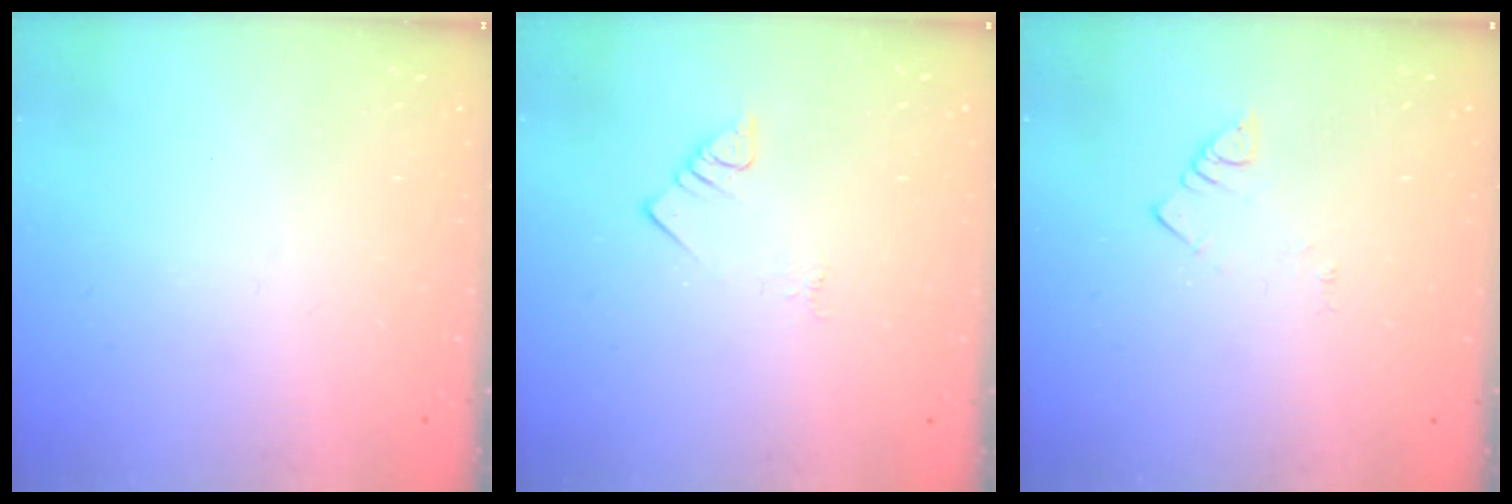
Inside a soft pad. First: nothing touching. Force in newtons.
{"total": 2.7, "press": 2.7, "slide": 0.3}
{"total": 1.7, "press": 1.7, "slide": 0.3}